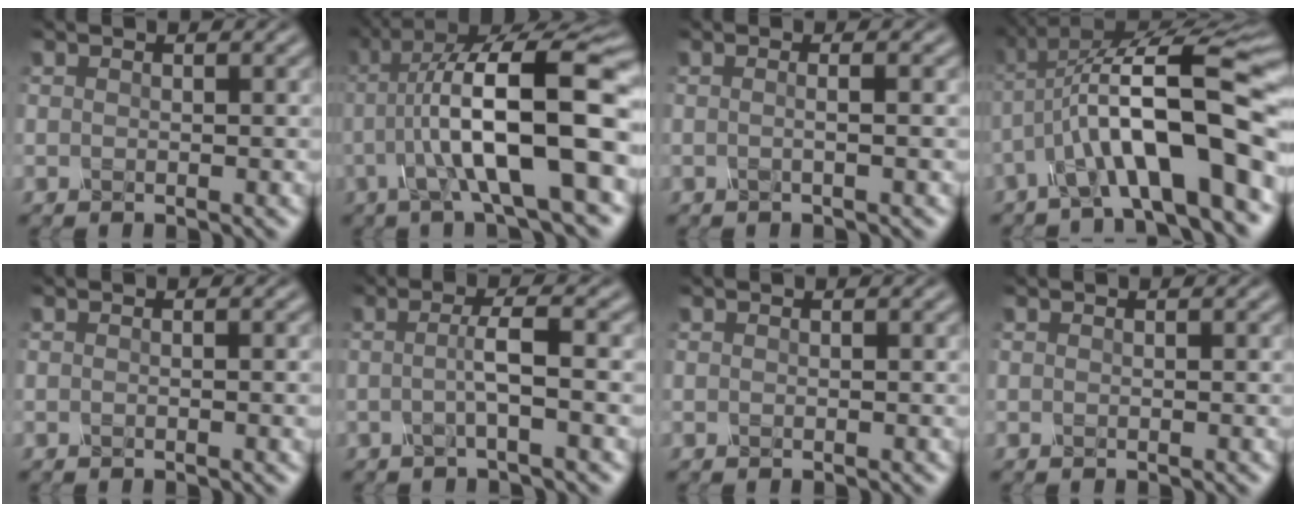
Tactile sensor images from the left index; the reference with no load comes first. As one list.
[{"total": 12.9, "force": [-0.7, 2.9, 12.5], "torque": [-0.203, 0.025, -0.010]}, {"total": 2.2, "force": [0.1, 1.0, 1.9], "torque": [-0.015, 0.004, -0.025]}, {"total": 11.8, "force": [-3.3, 2.9, 10.9], "torque": [-0.184, 0.019, -0.049]}, {"total": 1.1, "force": [-0.3, 0.3, 1.0], "torque": [-0.012, 0.000, -0.006]}, {"total": 2.9, "force": [-0.4, 0.4, 2.8], "torque": [-0.053, -0.003, -0.012]}, {"total": 0.0}, {"total": 0.0}]